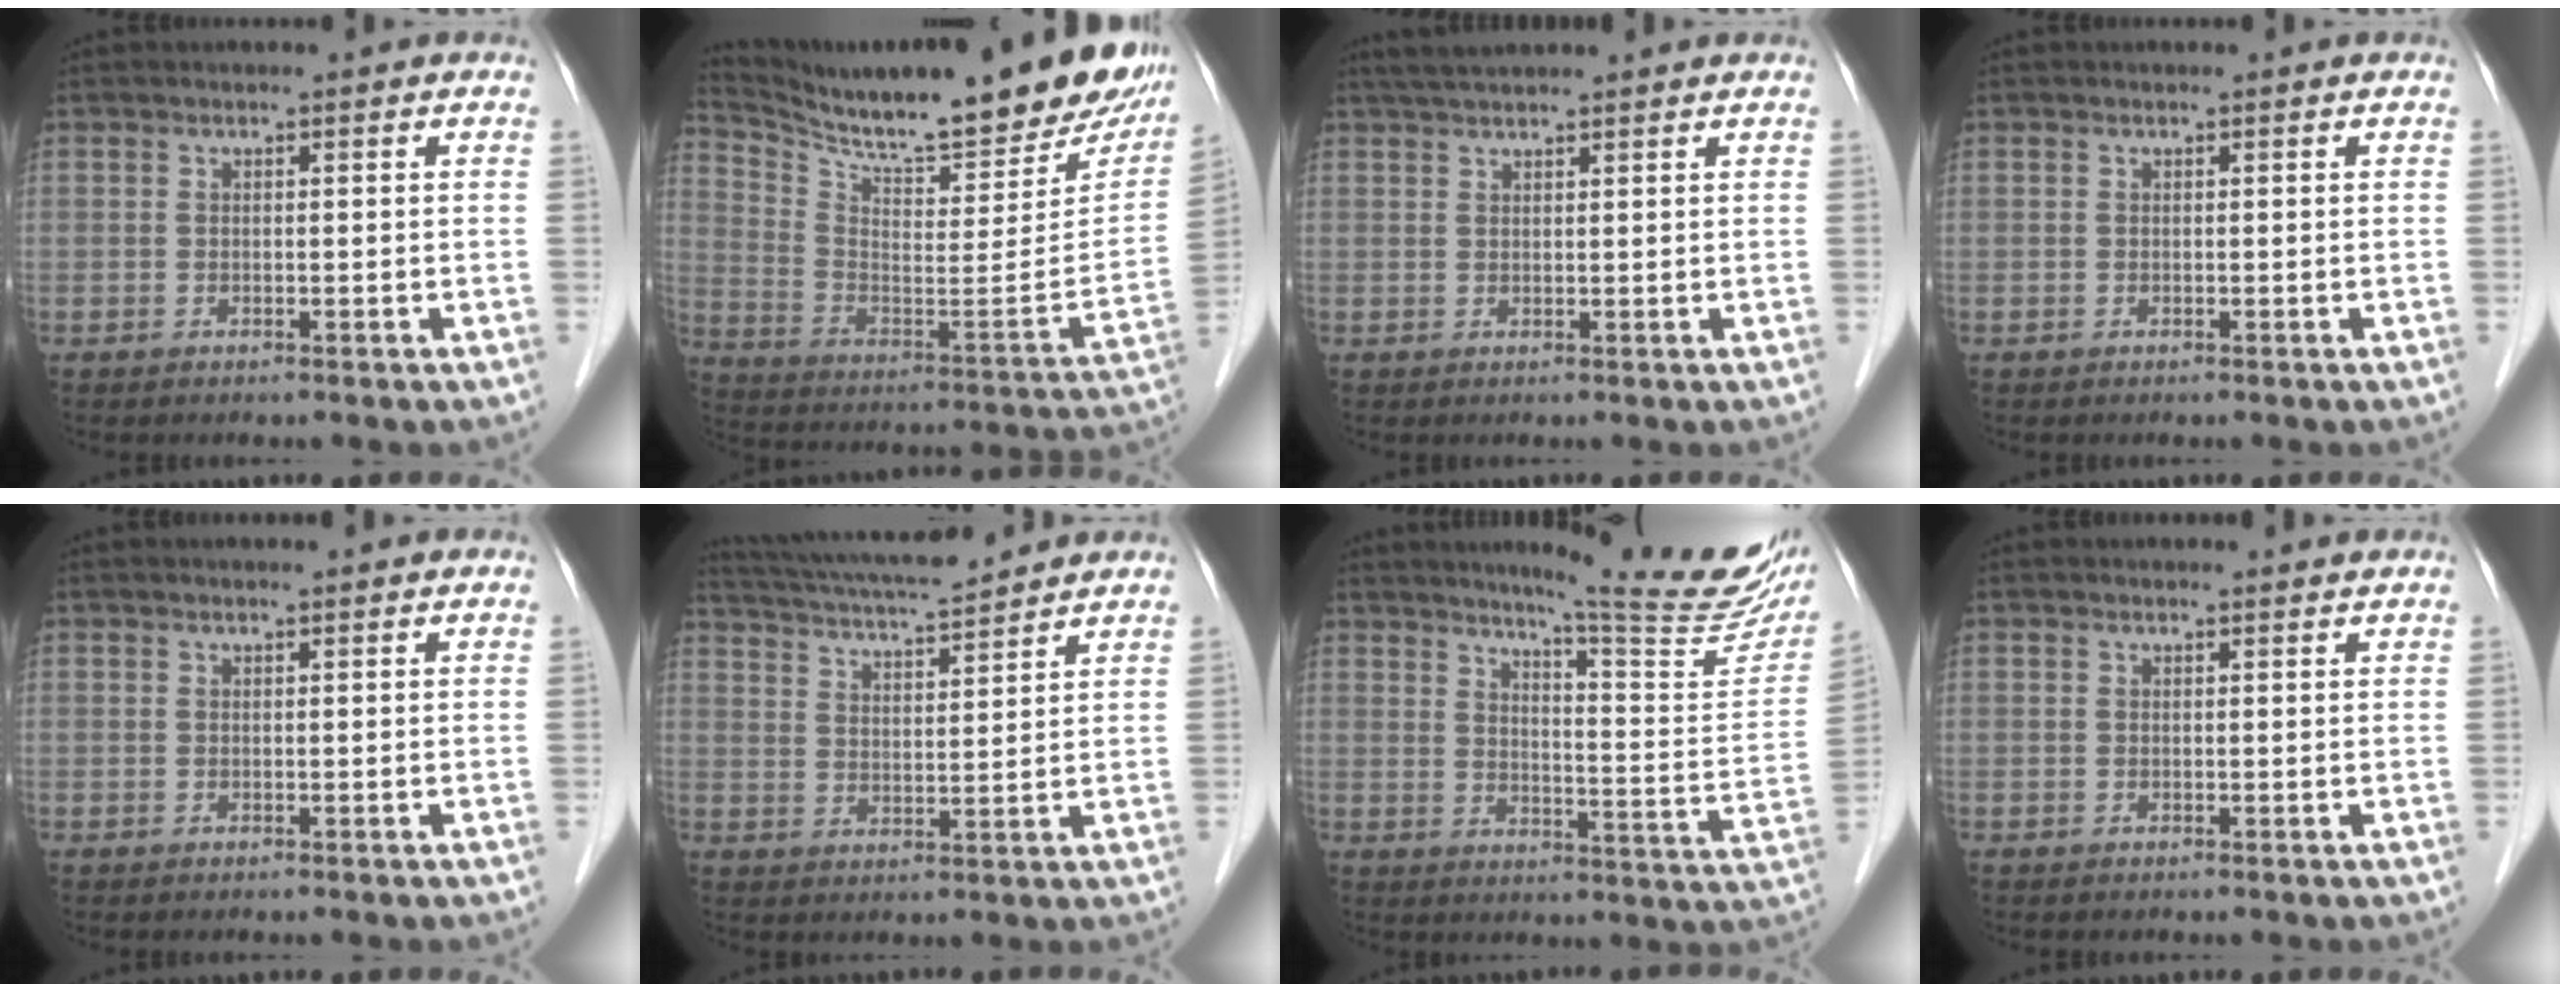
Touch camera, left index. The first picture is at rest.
{"total": 29.6, "force": [25.5, 3.9, 14.7], "torque": [-0.245, -0.087, 0.355]}
{"total": 5.0, "force": [4.5, 0.1, 2.2], "torque": [-0.034, 0.035, 0.076]}
{"total": 0.0}
{"total": 1.3, "force": [1.2, 0.0, 0.6], "torque": [-0.008, 0.016, 0.020]}
{"total": 12.7, "force": [11.7, 0.7, 4.8], "torque": [-0.096, 0.019, 0.193]}
{"total": 20.1, "force": [17.0, 0.6, 10.7], "torque": [-0.138, -0.073, 0.207]}
{"total": 1.6, "force": [1.6, 0.0, 0.2], "torque": [-0.009, 0.002, 0.019]}